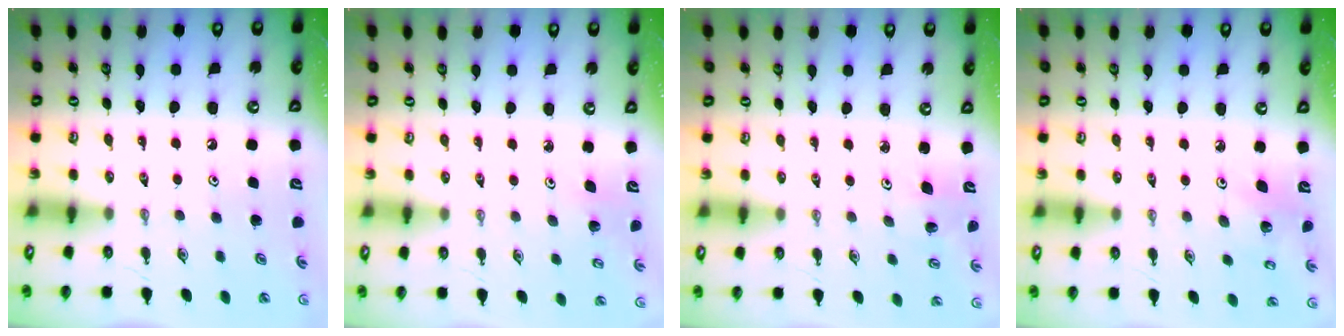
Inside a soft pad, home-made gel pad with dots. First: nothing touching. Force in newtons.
{"total": 1.4, "press": 1.4, "slide": 0.1}
{"total": 2.0, "press": 2.0, "slide": 0.1}
{"total": 3.3, "press": 3.3, "slide": 0.1}